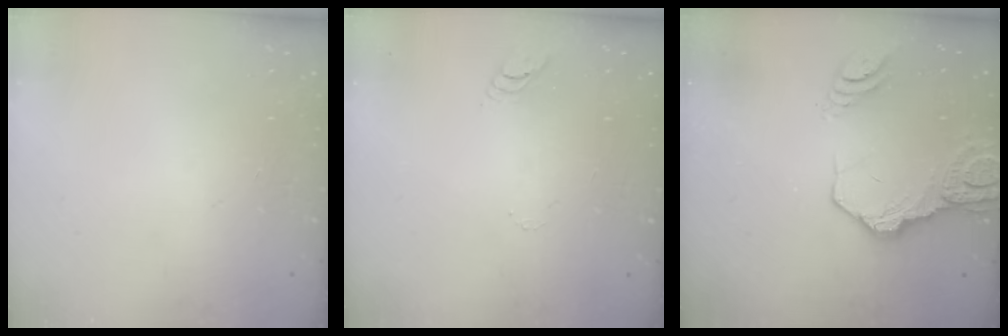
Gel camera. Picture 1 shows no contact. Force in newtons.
{"total": 3.2, "press": 3.2, "slide": 0.3}
{"total": 15.1, "press": 15.0, "slide": 1.8}